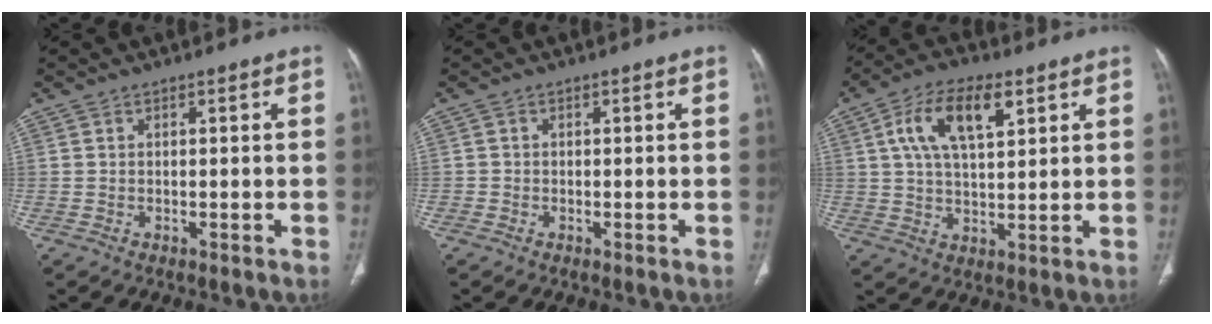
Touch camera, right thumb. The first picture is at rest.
{"total": 0.6, "force": [-0.3, 0.5, -0.1], "torque": [0.003, 0.004, -0.009]}
{"total": 11.6, "force": [4.6, 5.4, 9.2], "torque": [-0.165, 0.001, 0.082]}